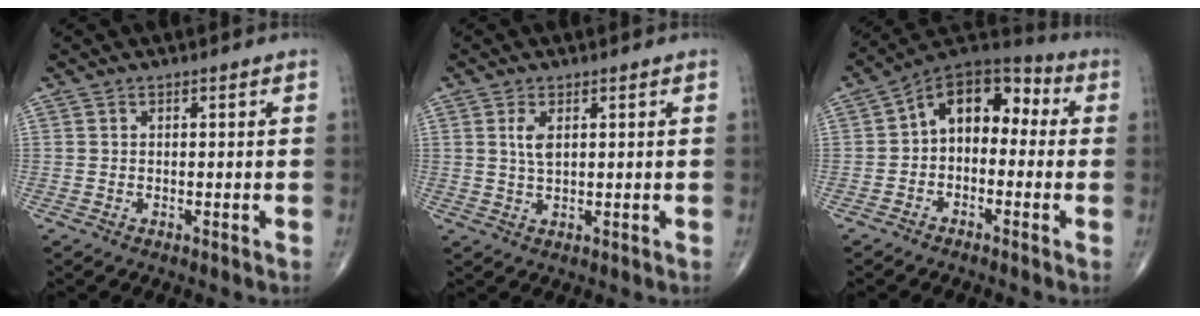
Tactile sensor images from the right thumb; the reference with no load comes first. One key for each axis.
{"total": 3.0, "fx": 1.0, "fy": 1.3, "fz": 2.5, "tx": -0.052, "ty": -0.003, "tz": 0.024}
{"total": 11.7, "fx": 0.2, "fy": 7.8, "fz": 8.7, "tx": -0.094, "ty": 0.046, "tz": -0.018}